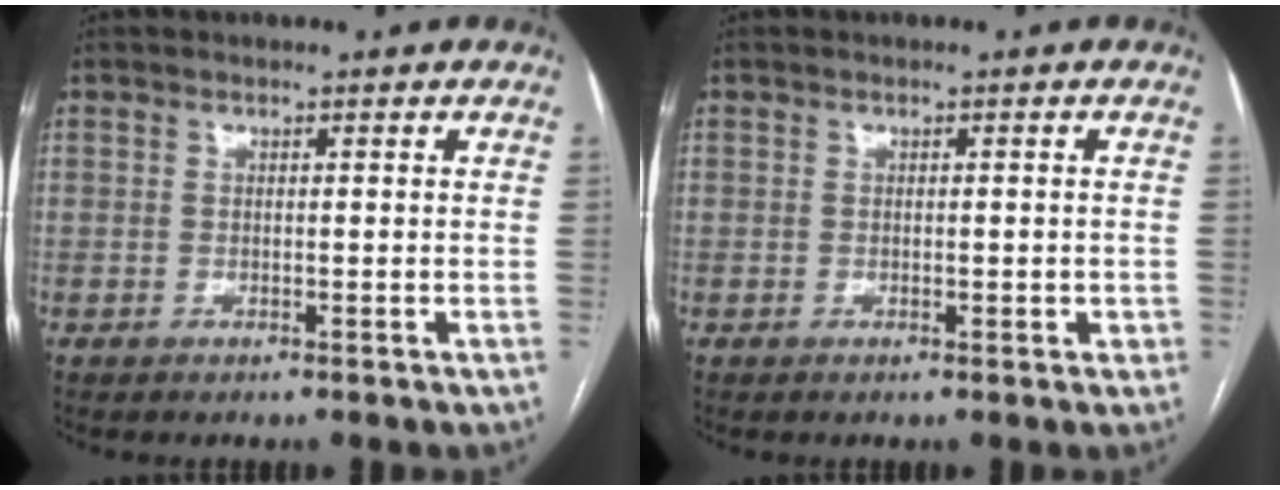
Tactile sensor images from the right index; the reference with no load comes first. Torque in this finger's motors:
{"motor_torque": [0.12, 0.17, 0.04, 0.03]}